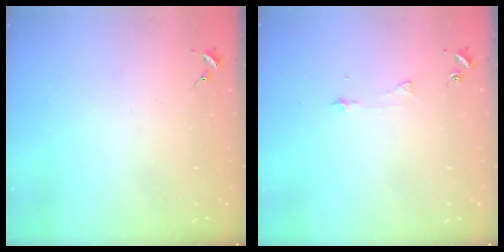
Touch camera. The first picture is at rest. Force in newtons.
{"total": 4.2, "press": 4.2, "slide": 0.5}